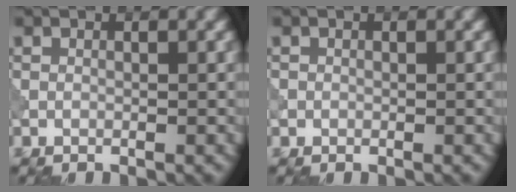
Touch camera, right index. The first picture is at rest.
{"total": 0.5, "force": [-0.1, 0.5, -0.1], "torque": [0.005, -0.003, -0.005]}